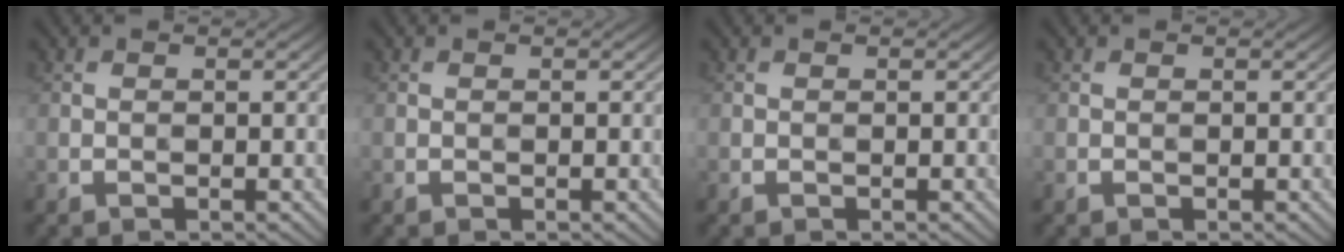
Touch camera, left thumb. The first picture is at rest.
{"total": 0.0}
{"total": 0.0}
{"total": 0.0}